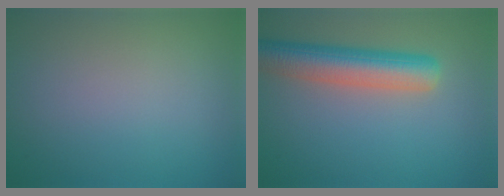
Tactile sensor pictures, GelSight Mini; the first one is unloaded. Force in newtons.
{"total": 6.0, "press": 6.0, "slide": 0.5}